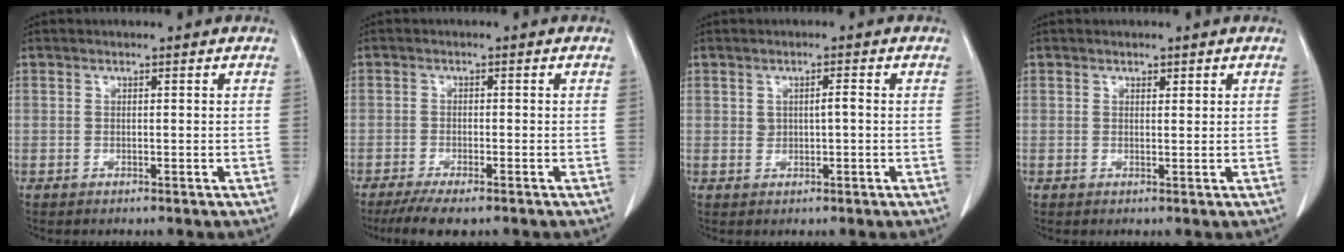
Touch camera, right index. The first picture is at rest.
{"total": 5.9, "force": [-4.5, 1.2, 3.7], "torque": [-0.059, -0.012, -0.070]}
{"total": 1.9, "force": [0.5, 1.2, 1.4], "torque": [-0.016, 0.005, 0.011]}
{"total": 0.8, "force": [0.6, 0.4, 0.4], "torque": [-0.005, -0.005, 0.008]}